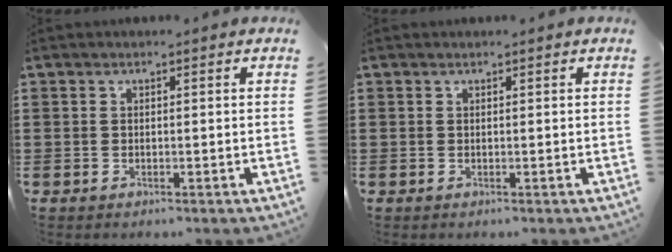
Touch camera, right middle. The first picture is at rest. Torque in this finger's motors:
{"motor_torque": [0.05, -0.45, 0.02, 0.00]}